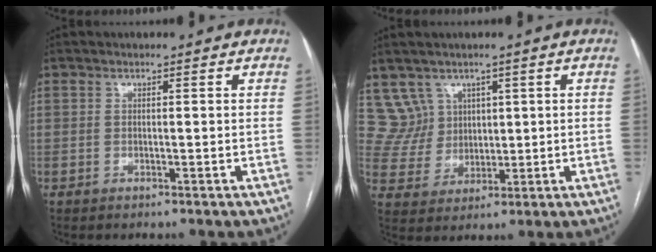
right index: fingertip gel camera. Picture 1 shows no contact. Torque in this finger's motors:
{"motor_torque": [-0.33, 0.19, -0.08, 0.00]}